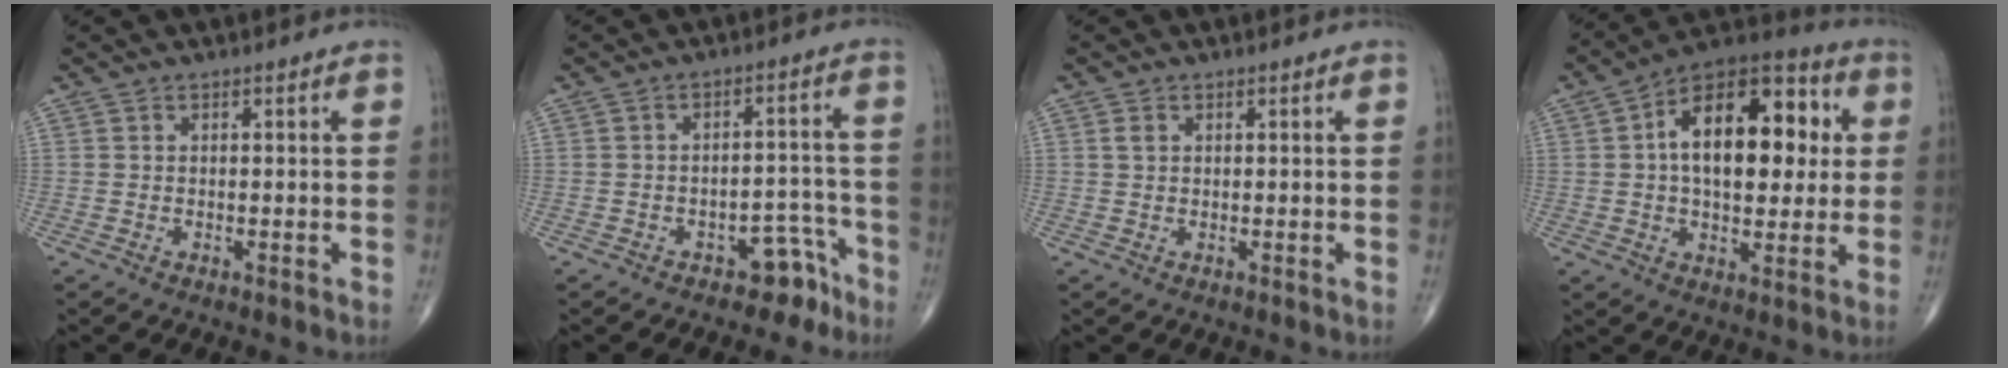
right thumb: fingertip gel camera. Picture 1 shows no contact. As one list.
[{"total": 5.8, "force": [-4.1, 3.3, 2.3], "torque": [-0.005, 0.058, -0.057]}, {"total": 1.2, "force": [0.4, 0.8, 0.7], "torque": [-0.013, 0.002, 0.009]}, {"total": 20.6, "force": [3.3, 11.3, 16.9], "torque": [-0.224, 0.023, 0.041]}]